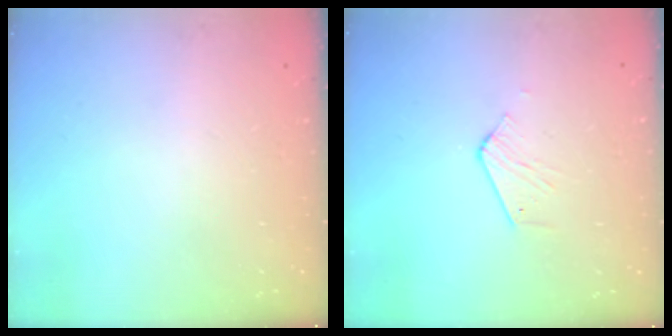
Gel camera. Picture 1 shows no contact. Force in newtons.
{"total": 3.9, "press": 3.9, "slide": 0.5}